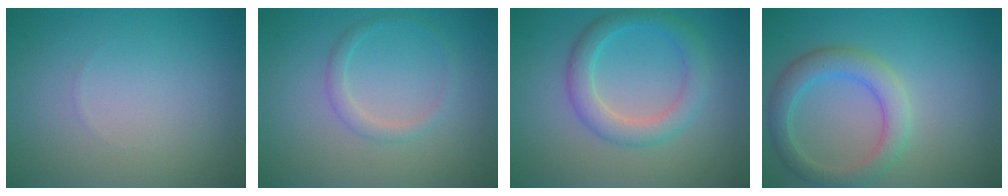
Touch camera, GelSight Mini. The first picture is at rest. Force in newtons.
{"total": 1.6, "press": 1.6, "slide": 0.1}
{"total": 3.5, "press": 3.5, "slide": 0.1}
{"total": 3.9, "press": 3.8, "slide": 0.2}